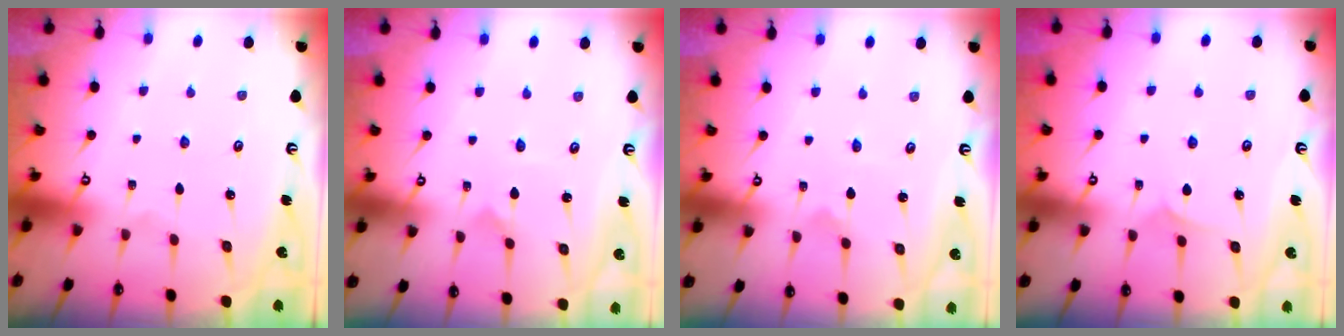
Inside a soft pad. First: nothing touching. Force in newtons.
{"total": 0.0}
{"total": 0.0}
{"total": 4.0, "press": 4.0, "slide": 0.4}